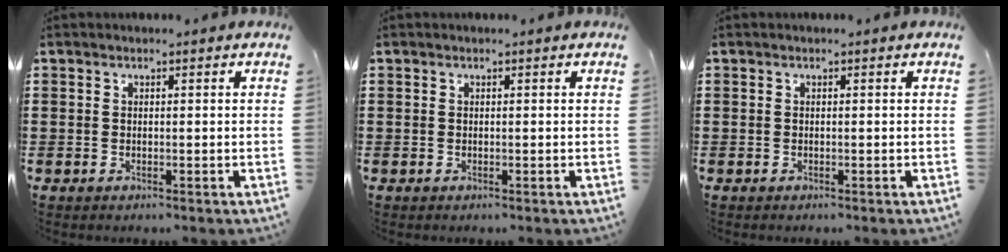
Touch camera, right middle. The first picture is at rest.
{"total": 0.0}
{"total": 0.0}